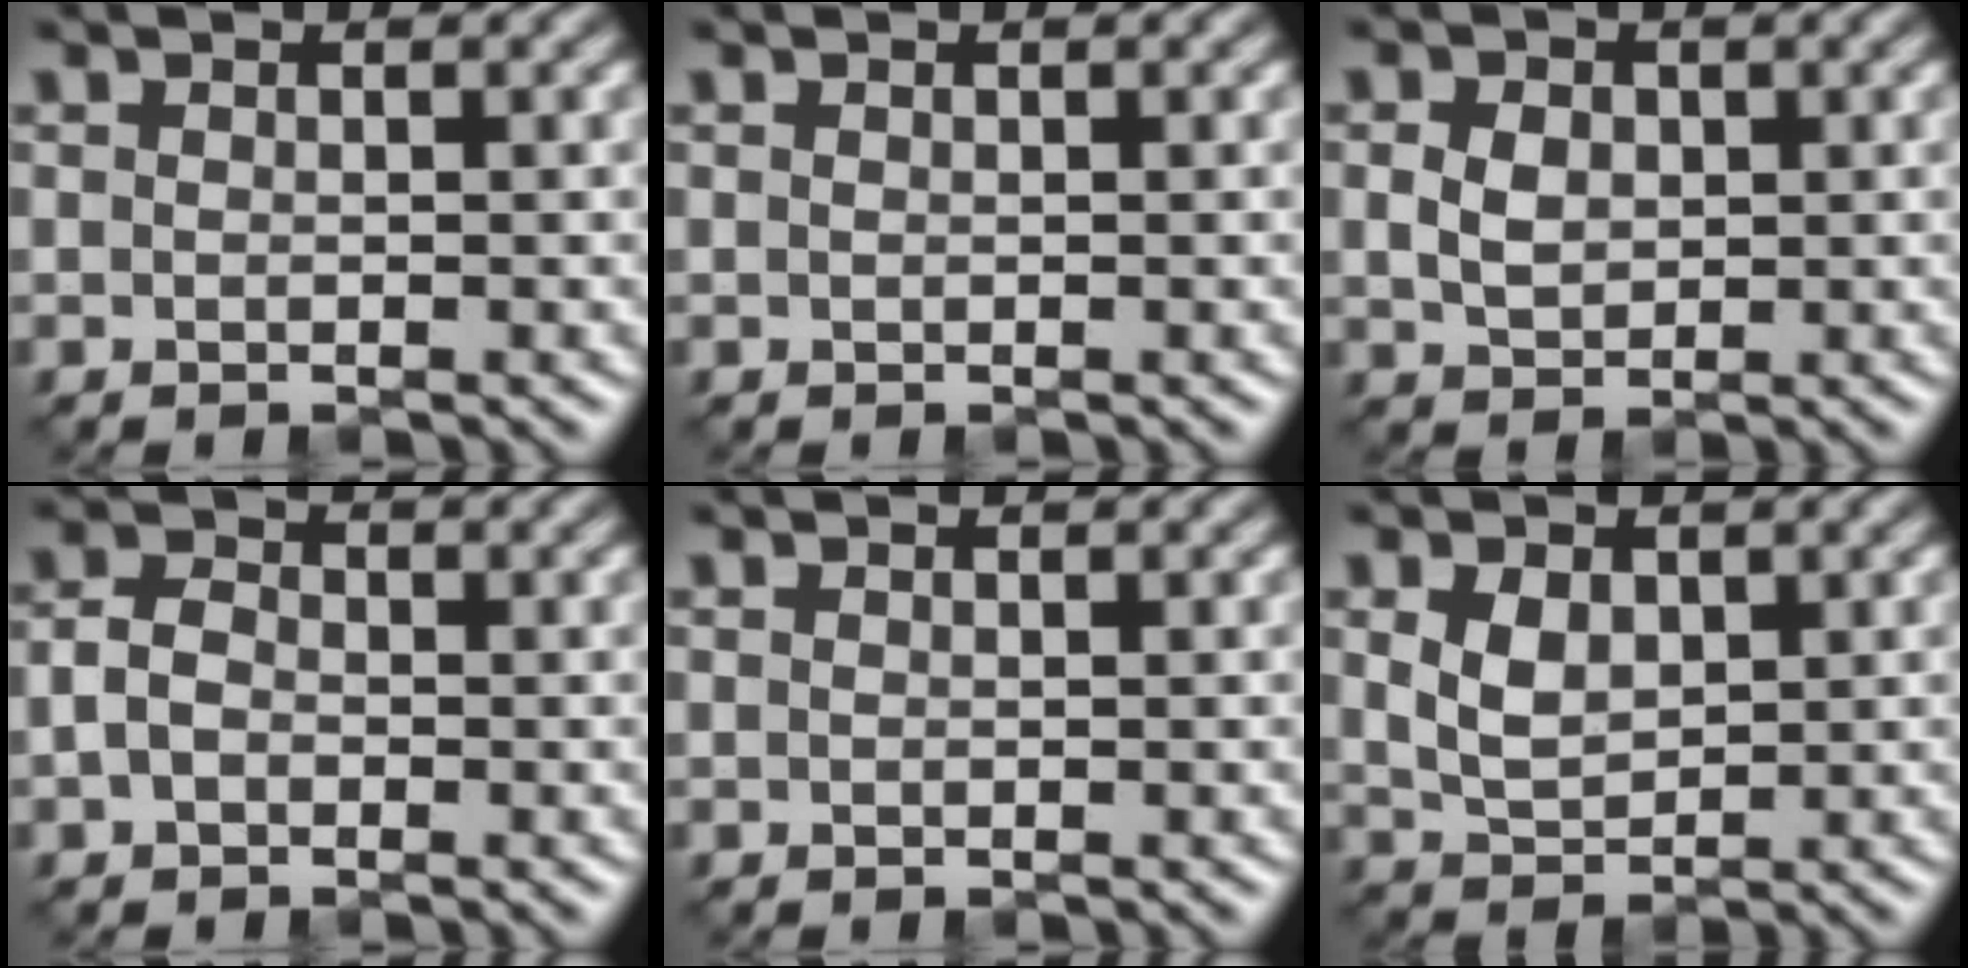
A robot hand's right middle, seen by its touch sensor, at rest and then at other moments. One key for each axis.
{"total": 0.0}
{"total": 2.4, "fx": 0.4, "fy": 1.9, "fz": 1.5, "tx": -0.033, "ty": 0.000, "tz": 0.007}
{"total": 2.3, "fx": -0.6, "fy": 1.7, "fz": 1.4, "tx": -0.030, "ty": 0.003, "tz": -0.018}
{"total": 0.0}
{"total": 3.0, "fx": 0.9, "fy": 2.0, "fz": 2.0, "tx": -0.047, "ty": -0.002, "tz": 0.021}